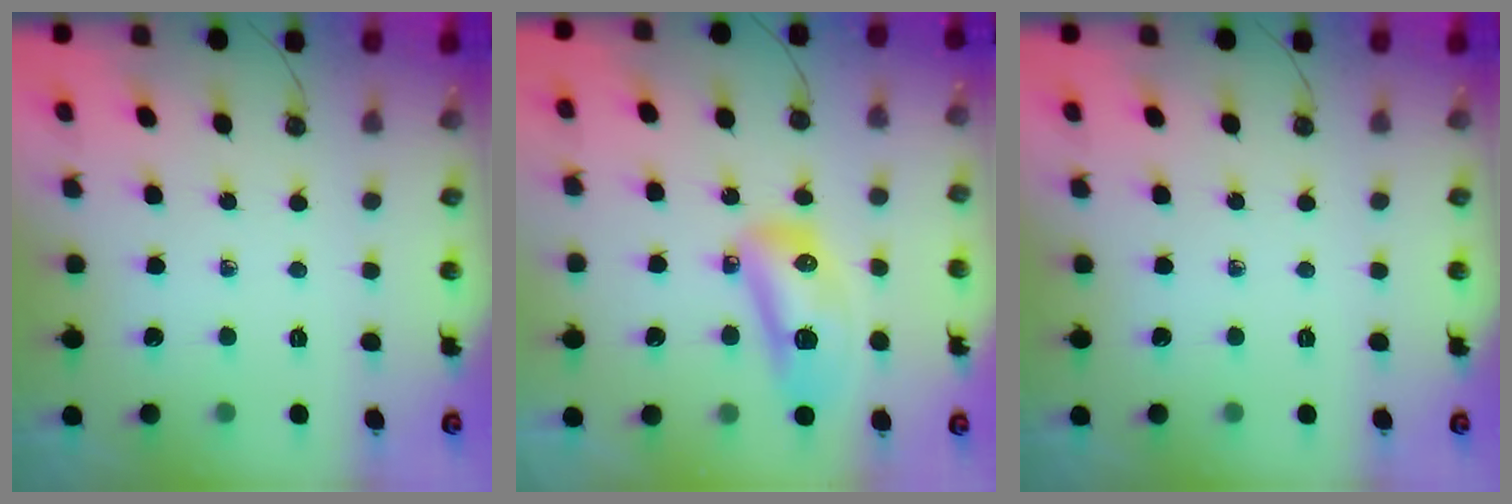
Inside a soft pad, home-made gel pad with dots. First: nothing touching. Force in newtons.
{"total": 12.3, "press": 12.2, "slide": 1.7}
{"total": 0.0}